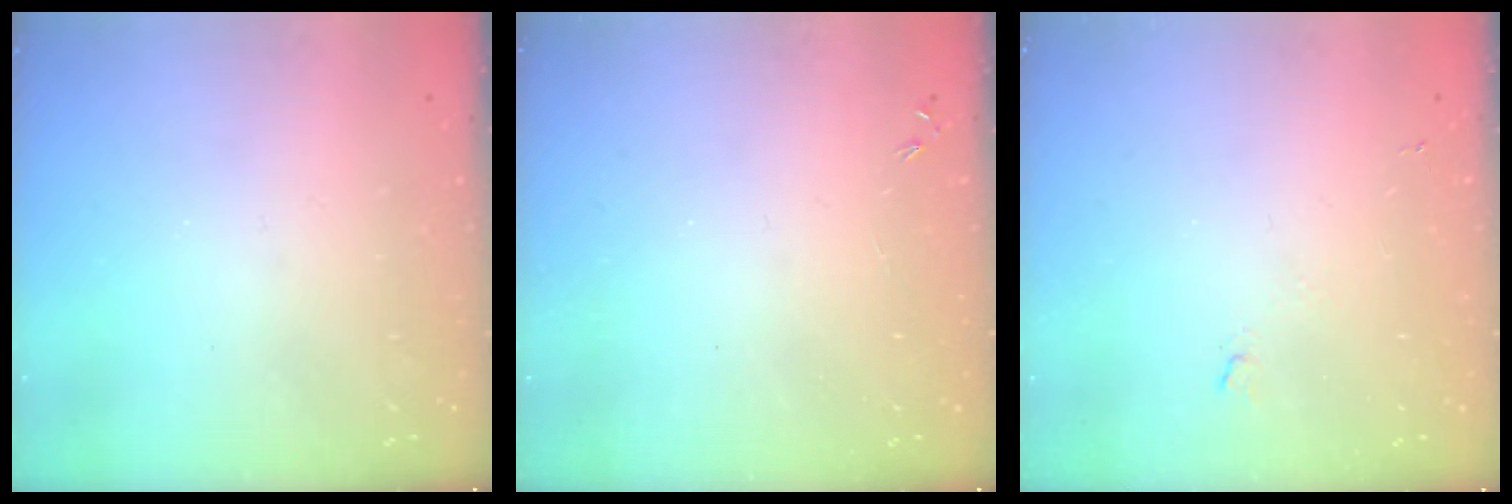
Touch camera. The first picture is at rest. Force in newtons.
{"total": 0.0}
{"total": 5.0, "press": 4.9, "slide": 0.8}